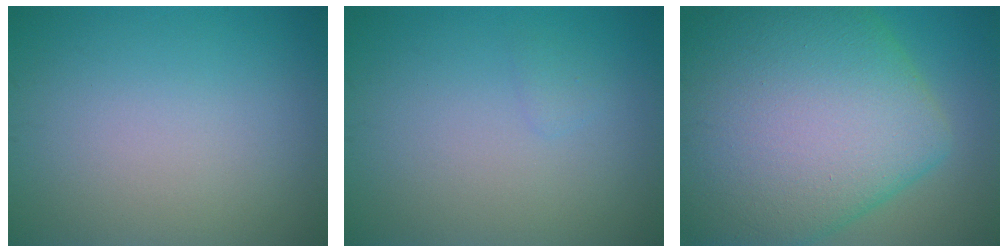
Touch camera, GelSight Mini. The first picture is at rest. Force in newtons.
{"total": 0.6, "press": 0.6, "slide": 0.0}
{"total": 16.8, "press": 16.8, "slide": 0.5}